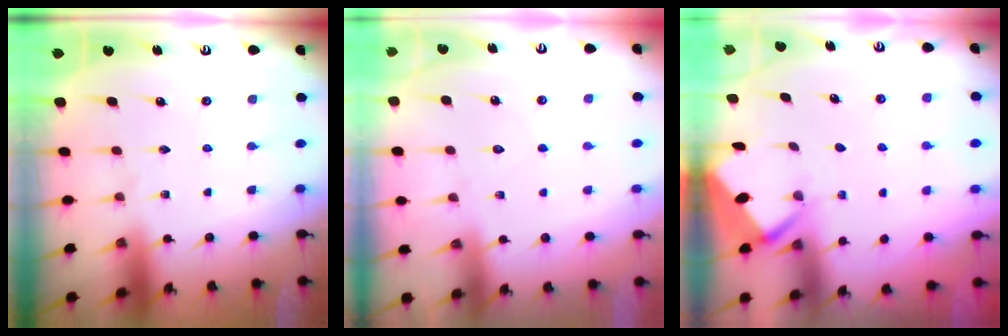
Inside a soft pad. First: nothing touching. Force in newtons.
{"total": 3.9, "press": 3.9, "slide": 0.4}
{"total": 2.6, "press": 2.6, "slide": 0.3}